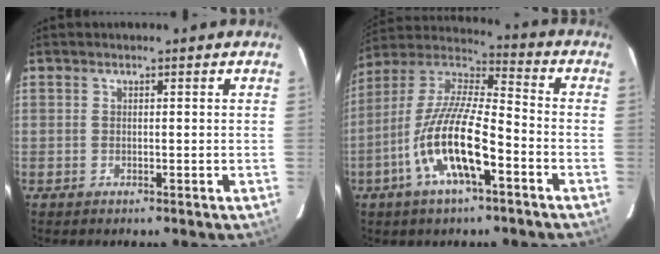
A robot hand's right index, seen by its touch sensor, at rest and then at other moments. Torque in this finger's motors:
{"motor_torque": [0.84, -0.34, 1.05, 0.21]}